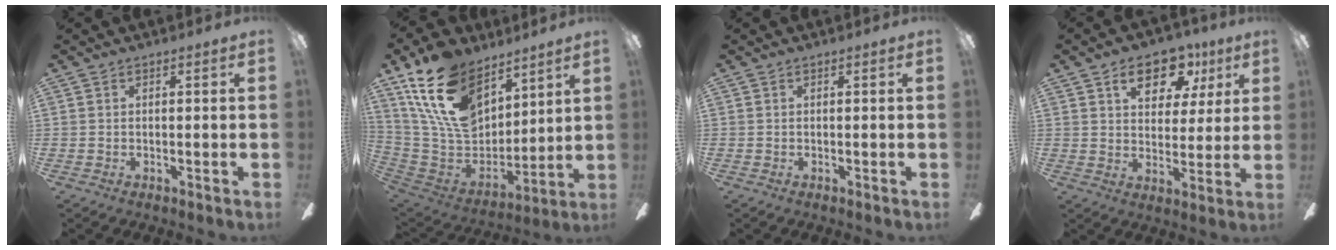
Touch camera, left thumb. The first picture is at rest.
{"total": 21.9, "force": [12.2, 13.5, 12.2], "torque": [-0.260, -0.058, 0.224]}
{"total": 0.0}
{"total": 12.5, "force": [6.3, 7.6, 7.7], "torque": [-0.106, -0.010, 0.107]}